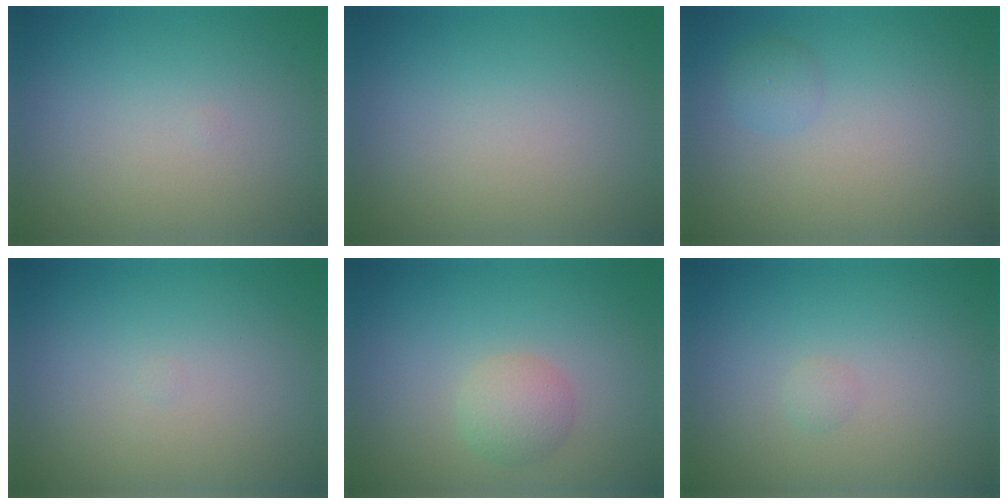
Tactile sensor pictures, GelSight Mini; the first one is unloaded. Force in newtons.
{"total": 0.0}
{"total": 1.4, "press": 1.4, "slide": 0.1}
{"total": 0.0}
{"total": 2.3, "press": 2.3, "slide": 0.1}
{"total": 0.6, "press": 0.6, "slide": 0.0}